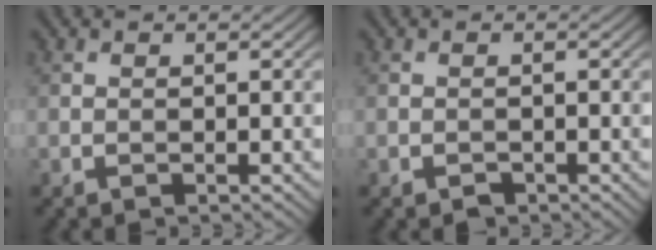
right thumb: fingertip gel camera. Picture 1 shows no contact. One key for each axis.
{"total": 0.7, "fx": -0.6, "fy": 0.4, "fz": 0.3, "tx": -0.003, "ty": -0.002, "tz": -0.010}